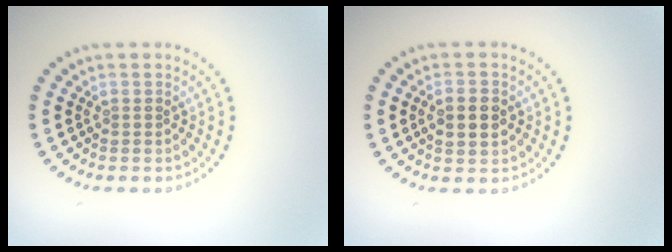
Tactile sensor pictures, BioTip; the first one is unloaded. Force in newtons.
{"total": 2.6, "press": 2.6, "slide": 0.0}